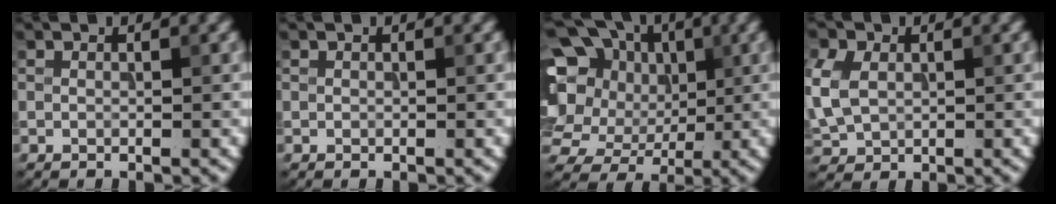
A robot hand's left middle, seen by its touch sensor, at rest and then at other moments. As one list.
[{"total": 0.0}, {"total": 14.4, "force": [3.5, 12.2, 6.9], "torque": [-0.170, 0.042, 0.045]}, {"total": 6.2, "force": [0.8, 4.8, 3.9], "torque": [-0.124, 0.014, 0.016]}]